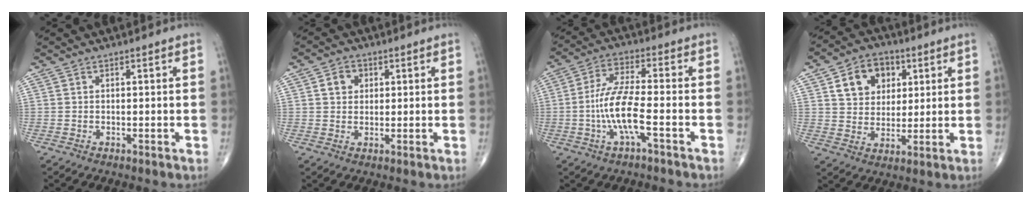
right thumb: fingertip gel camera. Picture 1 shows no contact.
{"total": 3.9, "force": [1.1, 3.3, 1.7], "torque": [-0.011, 0.001, 0.017]}
{"total": 9.6, "force": [-2.8, 2.0, 9.0], "torque": [-0.199, 0.027, -0.055]}
{"total": 10.8, "force": [4.0, 8.3, 5.5], "torque": [-0.050, -0.009, 0.070]}